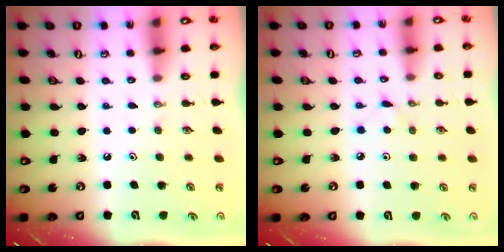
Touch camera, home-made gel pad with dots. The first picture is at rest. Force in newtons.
{"total": 3.6, "press": 3.6, "slide": 0.5}